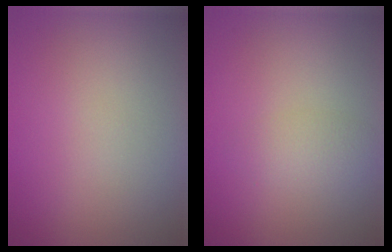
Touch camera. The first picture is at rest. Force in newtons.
{"total": 1.9, "press": 1.9, "slide": 0.1}